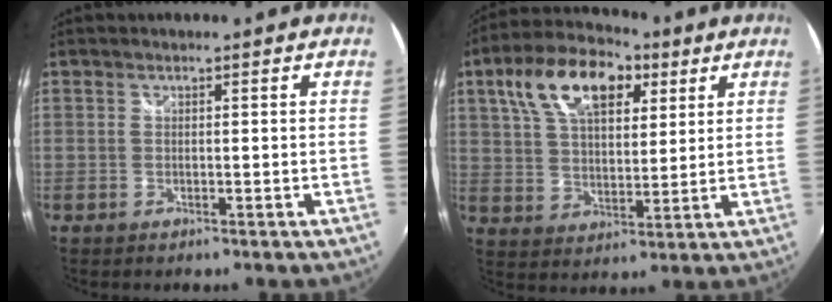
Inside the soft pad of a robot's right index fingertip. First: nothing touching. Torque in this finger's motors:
{"motor_torque": [1.18, 0.96, 0.63, 0.12]}